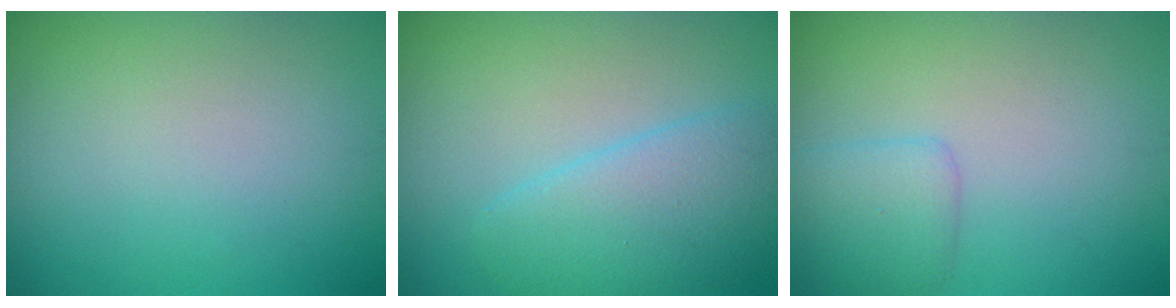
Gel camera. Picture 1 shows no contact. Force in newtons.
{"total": 4.8, "press": 4.8, "slide": 0.2}
{"total": 2.1, "press": 2.1, "slide": 0.1}